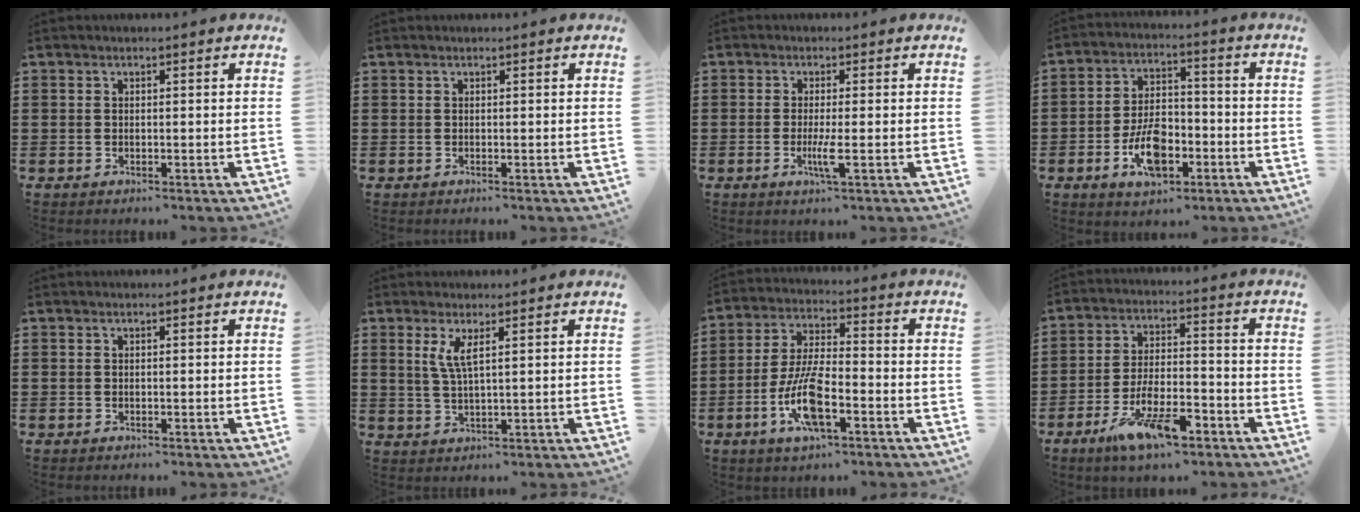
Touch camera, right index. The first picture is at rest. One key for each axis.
{"total": 0.0}
{"total": 3.5, "fx": -1.1, "fy": 0.1, "fz": 3.3, "tx": -0.065, "ty": -0.011, "tz": -0.022}
{"total": 8.6, "fx": -3.3, "fy": 4.6, "fz": 6.5, "tx": -0.125, "ty": 0.003, "tz": -0.062}
{"total": 0.0}
{"total": 3.4, "fx": 1.5, "fy": 0.6, "fz": 3.0, "tx": -0.066, "ty": 0.001, "tz": 0.025}
{"total": 10.3, "fx": -3.9, "fy": 3.4, "fz": 9.0, "tx": -0.197, "ty": -0.007, "tz": -0.075}
{"total": 10.1, "fx": -6.3, "fy": 3.4, "fz": 7.1, "tx": -0.132, "ty": 0.014, "tz": -0.113}